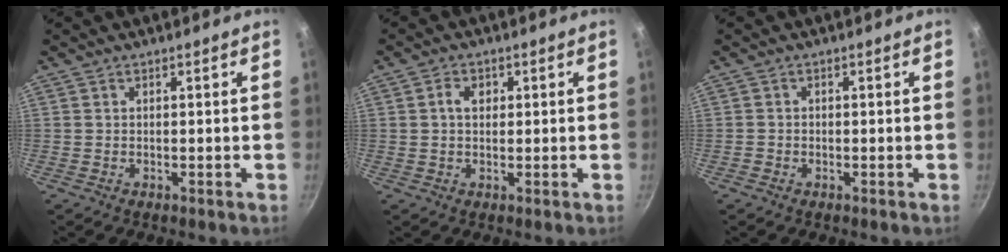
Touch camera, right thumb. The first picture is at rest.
{"total": 3.1, "force": [0.7, 2.2, 2.1], "torque": [-0.023, 0.003, 0.009]}
{"total": 0.5, "force": [-0.3, 0.4, 0.0], "torque": [-0.001, 0.003, -0.006]}